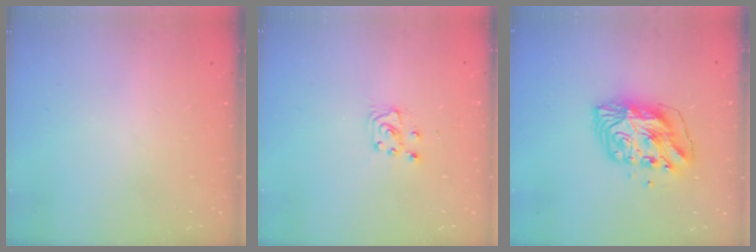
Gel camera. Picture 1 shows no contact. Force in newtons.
{"total": 4.9, "press": 4.9, "slide": 0.5}
{"total": 11.2, "press": 11.2, "slide": 1.1}